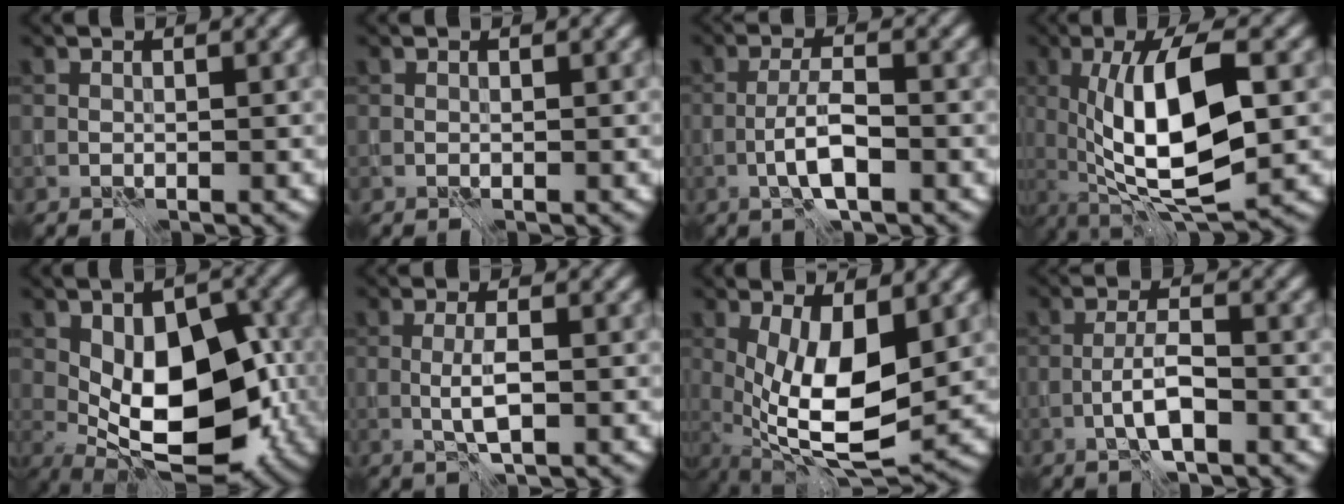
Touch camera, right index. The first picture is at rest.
{"total": 0.0}
{"total": 3.3, "force": [-1.7, 0.6, 2.8], "torque": [-0.053, 0.005, -0.036]}
{"total": 10.8, "force": [0.1, 3.4, 10.2], "torque": [-0.163, -0.001, 0.000]}
{"total": 11.5, "force": [-1.5, 6.3, 9.5], "torque": [-0.129, -0.003, -0.026]}
{"total": 2.1, "force": [-0.5, 0.3, 2.0], "torque": [-0.044, -0.001, -0.009]}
{"total": 9.2, "force": [-0.2, 3.5, 8.5], "torque": [-0.159, -0.016, -0.002]}
{"total": 2.9, "force": [-1.6, 0.5, 2.4], "torque": [-0.045, 0.006, -0.034]}